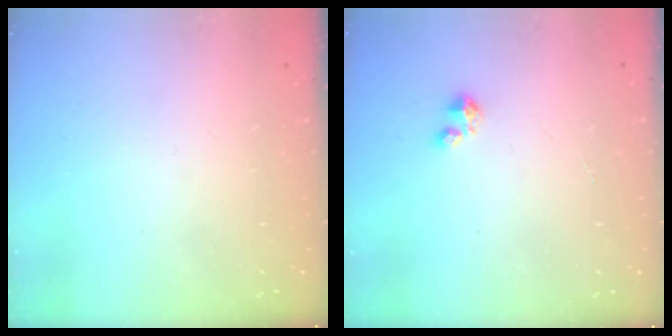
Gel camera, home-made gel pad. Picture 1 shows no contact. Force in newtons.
{"total": 3.0, "press": 3.0, "slide": 0.3}